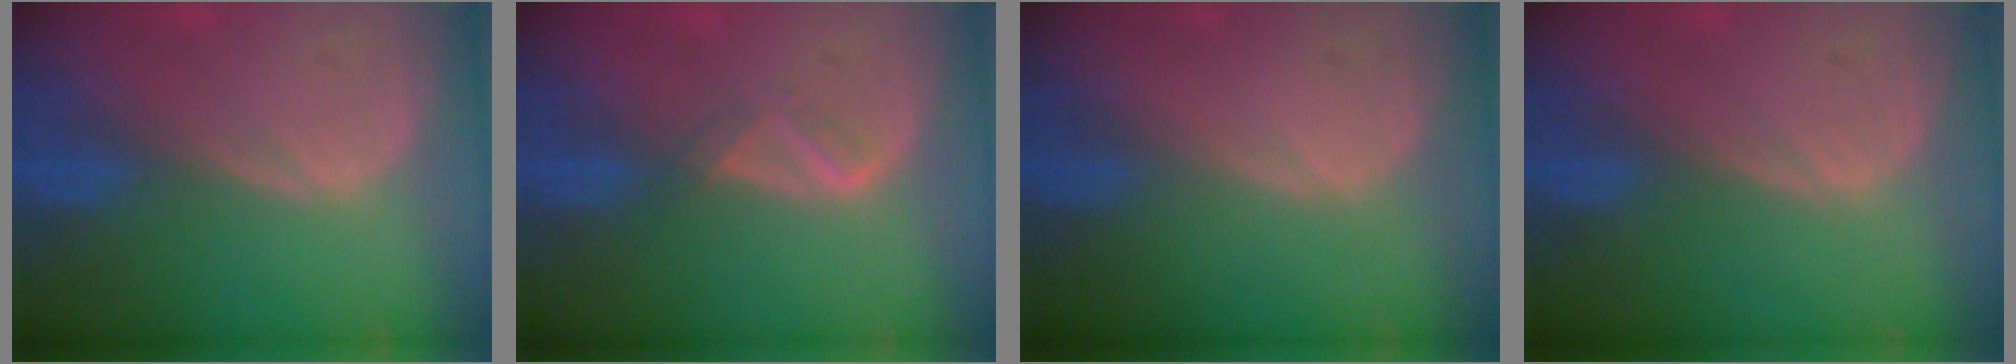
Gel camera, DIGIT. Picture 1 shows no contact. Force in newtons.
{"total": 2.1, "press": 2.0, "slide": 0.6}
{"total": 0.0}
{"total": 0.0}